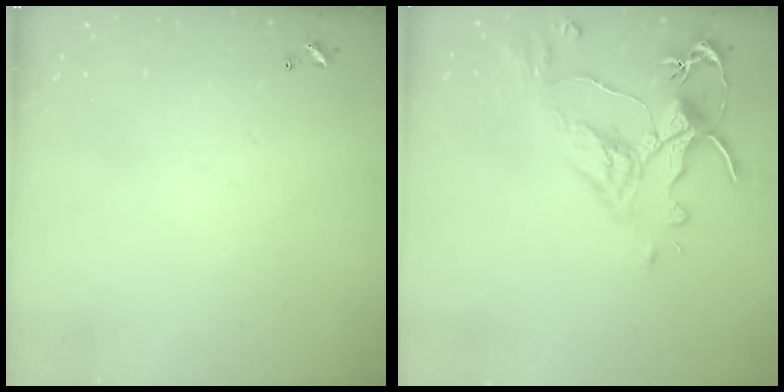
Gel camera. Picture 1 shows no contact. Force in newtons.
{"total": 6.2, "press": 6.0, "slide": 1.6}